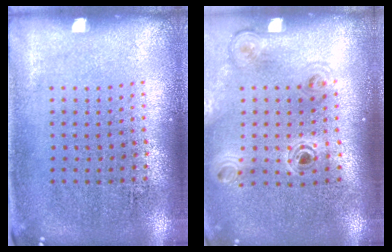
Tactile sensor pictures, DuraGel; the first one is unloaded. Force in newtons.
{"total": 1.1, "press": 1.1, "slide": 0.2}